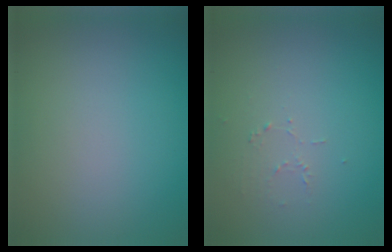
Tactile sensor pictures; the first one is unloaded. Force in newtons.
{"total": 0.7, "press": 0.4, "slide": 0.6}